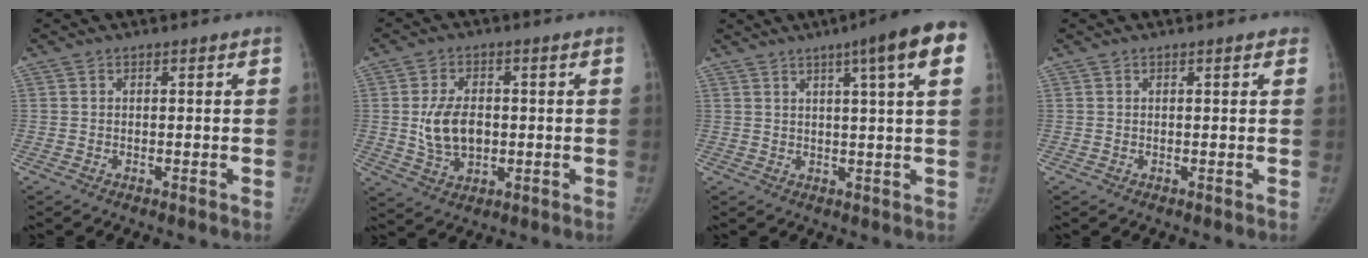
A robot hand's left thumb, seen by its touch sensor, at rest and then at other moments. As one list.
[{"total": 8.5, "force": [0.0, 5.5, 6.4], "torque": [-0.109, -0.001, 0.007]}, {"total": 12.8, "force": [6.0, 1.0, 11.2], "torque": [-0.152, -0.003, 0.067]}, {"total": 0.9, "force": [0.6, 0.2, 0.7], "torque": [-0.007, 0.001, 0.007]}]